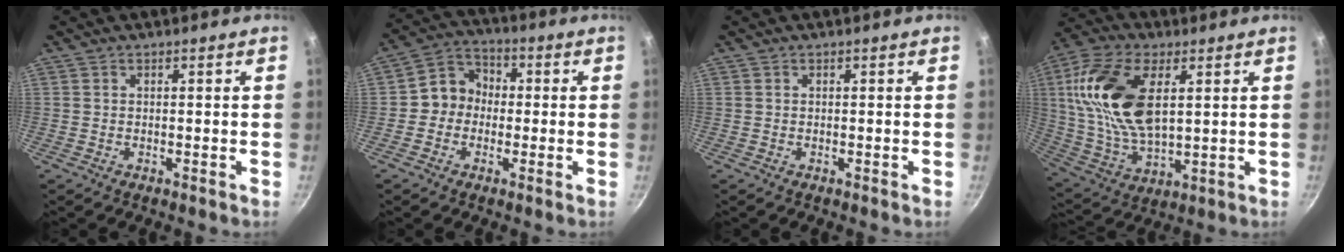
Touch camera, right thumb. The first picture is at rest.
{"total": 7.5, "force": [-0.6, 6.7, 3.2], "torque": [-0.018, 0.023, -0.032]}
{"total": 0.0}
{"total": 19.7, "force": [5.0, 10.5, 15.9], "torque": [-0.302, -0.007, 0.099]}